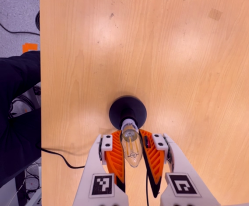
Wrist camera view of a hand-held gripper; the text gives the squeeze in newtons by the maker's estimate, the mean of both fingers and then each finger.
{"total": 23.8, "left": 25.8, "right": 21.8}